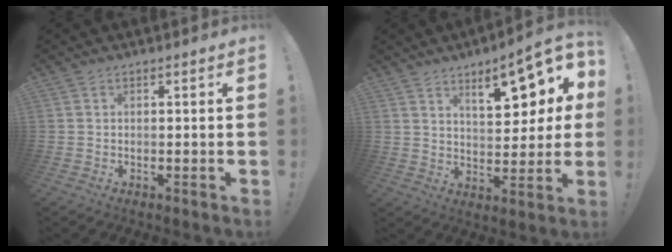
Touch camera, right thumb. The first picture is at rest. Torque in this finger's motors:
{"motor_torque": [1.75, 2.04, 0.75, 0.75, 0.25]}